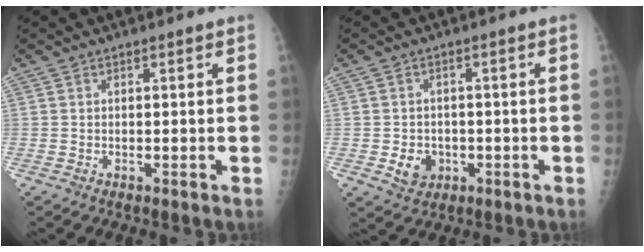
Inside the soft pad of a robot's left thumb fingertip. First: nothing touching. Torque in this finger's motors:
{"motor_torque": [-0.12, 0.10, 0.02, -0.02, 0.00]}